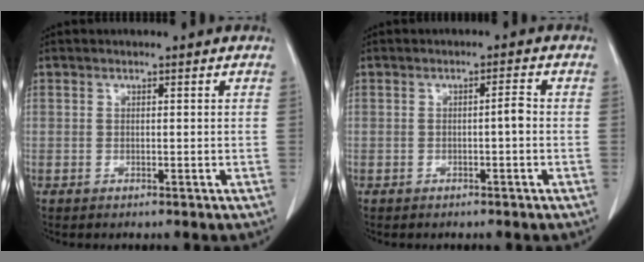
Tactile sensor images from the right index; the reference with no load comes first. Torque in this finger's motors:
{"motor_torque": [0.13, -0.11, 0.03, 0.03]}